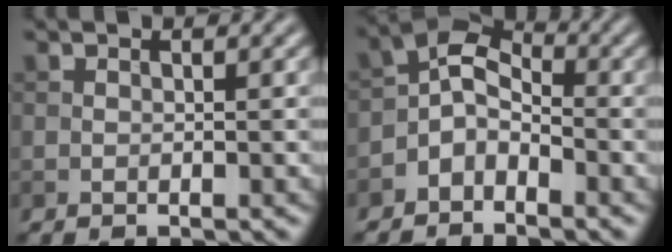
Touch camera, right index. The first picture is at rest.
{"total": 3.6, "force": [-2.0, 2.1, 2.2], "torque": [-0.038, 0.012, -0.048]}